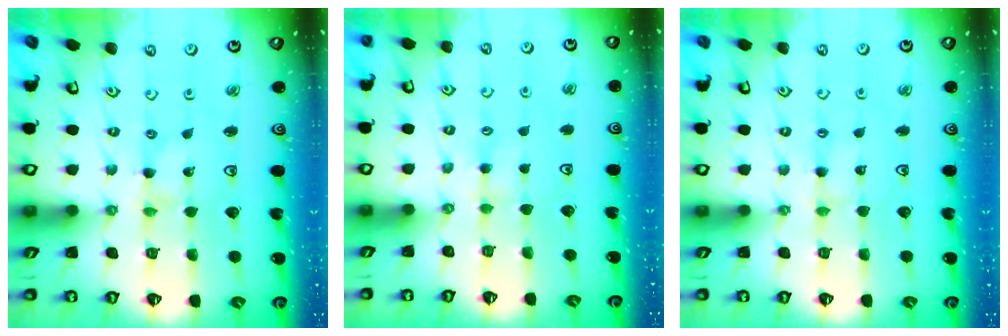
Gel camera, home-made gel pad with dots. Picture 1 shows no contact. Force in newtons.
{"total": 2.4, "press": 2.4, "slide": 0.3}
{"total": 3.3, "press": 3.3, "slide": 0.4}